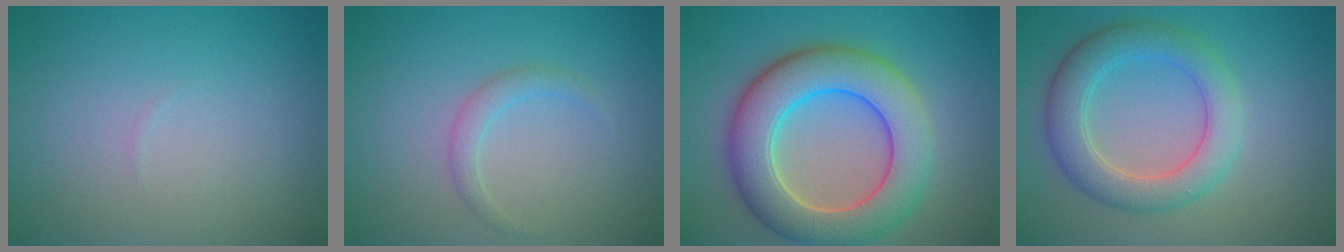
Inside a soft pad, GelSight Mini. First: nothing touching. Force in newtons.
{"total": 1.4, "press": 1.4, "slide": 0.0}
{"total": 9.2, "press": 9.2, "slide": 0.4}
{"total": 5.1, "press": 5.1, "slide": 0.1}